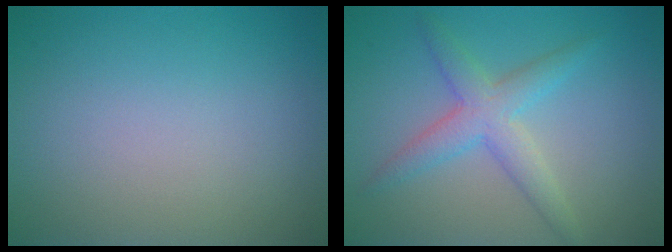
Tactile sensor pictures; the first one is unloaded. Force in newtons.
{"total": 3.6, "press": 3.6, "slide": 0.0}